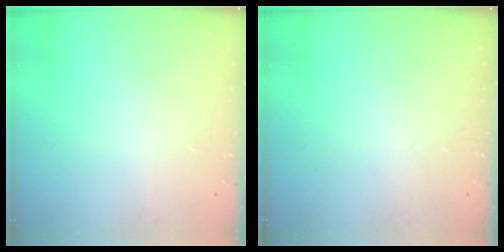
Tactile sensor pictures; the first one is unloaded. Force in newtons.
{"total": 0.0}